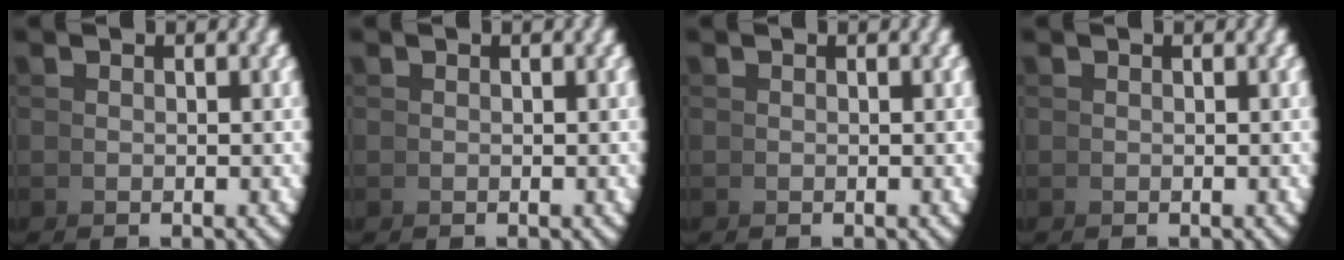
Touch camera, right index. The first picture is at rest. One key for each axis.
{"total": 0.0}
{"total": 0.0}
{"total": 0.0}